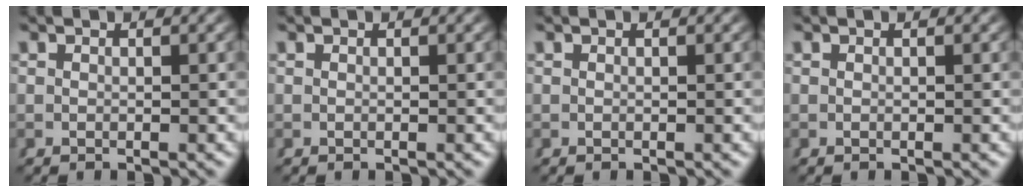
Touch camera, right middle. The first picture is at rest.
{"total": 0.0}
{"total": 0.0}
{"total": 0.0}